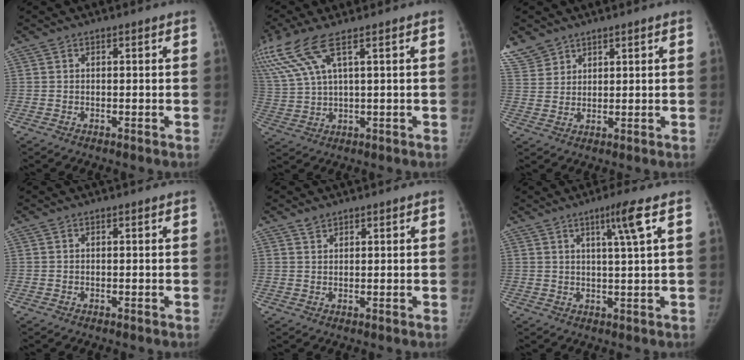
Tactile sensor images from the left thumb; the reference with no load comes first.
{"total": 11.6, "force": [6.5, 2.8, 9.1], "torque": [-0.236, -0.007, 0.138]}
{"total": 5.3, "force": [4.2, 3.1, 0.8], "torque": [0.001, -0.012, 0.091]}
{"total": 0.0}
{"total": 1.4, "force": [1.2, 0.7, 0.4], "torque": [0.002, -0.004, 0.023]}
{"total": 5.5, "force": [2.4, -0.9, 4.8], "torque": [-0.084, -0.011, 0.043]}